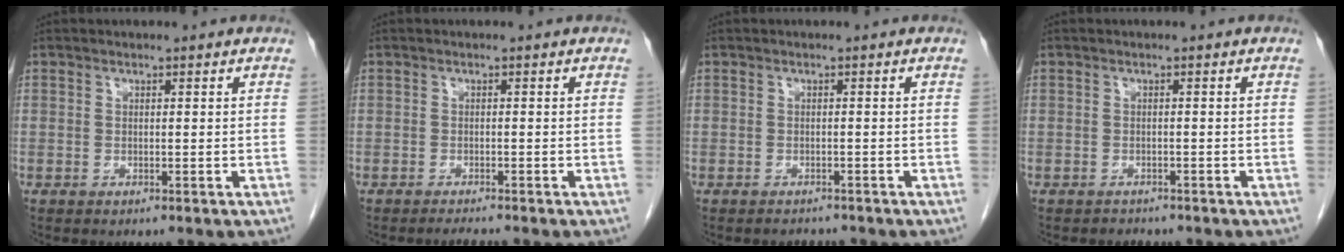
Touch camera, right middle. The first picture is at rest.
{"total": 1.5, "force": [-1.4, -0.3, 0.4], "torque": [-0.013, -0.008, -0.021]}
{"total": 1.5, "force": [-1.4, 0.4, 0.0], "torque": [-0.004, -0.005, -0.018]}
{"total": 1.6, "force": [-1.4, 0.8, -0.1], "torque": [-0.010, -0.002, -0.023]}